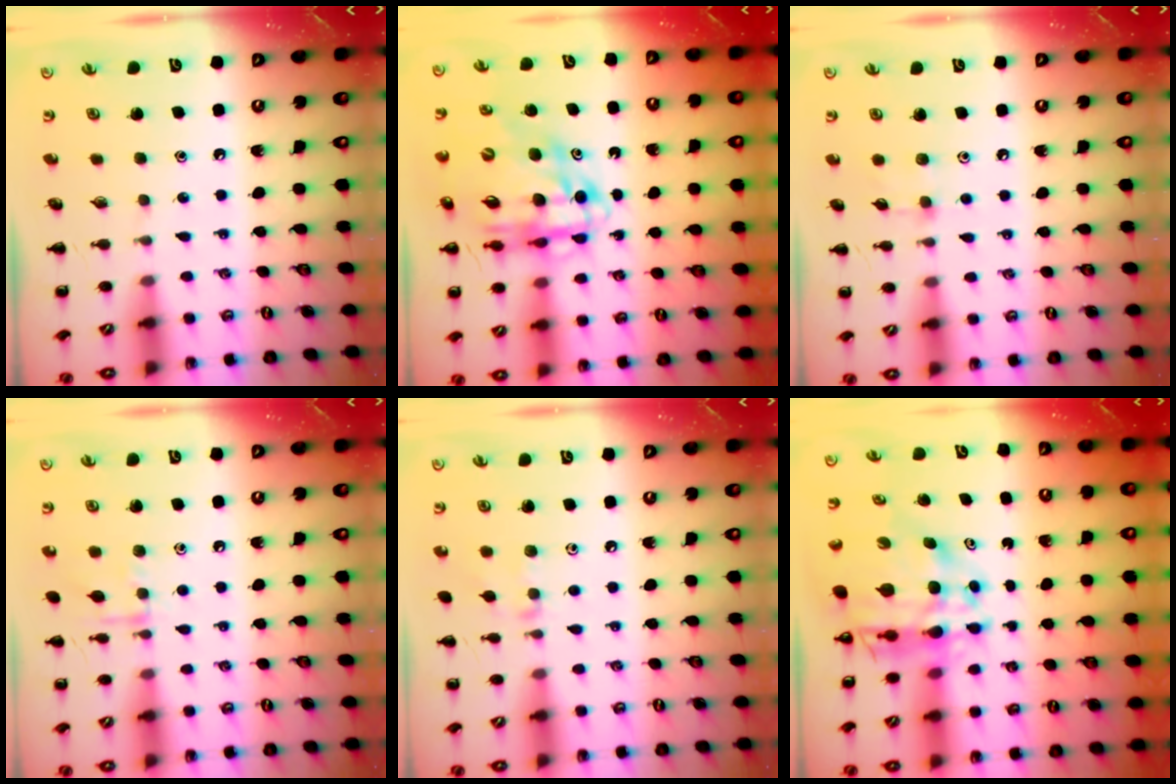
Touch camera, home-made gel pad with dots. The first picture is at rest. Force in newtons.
{"total": 15.1, "press": 14.5, "slide": 4.2}
{"total": 3.6, "press": 3.4, "slide": 1.3}
{"total": 6.9, "press": 6.9, "slide": 1.0}
{"total": 7.5, "press": 7.3, "slide": 1.8}
{"total": 13.3, "press": 12.7, "slide": 4.0}